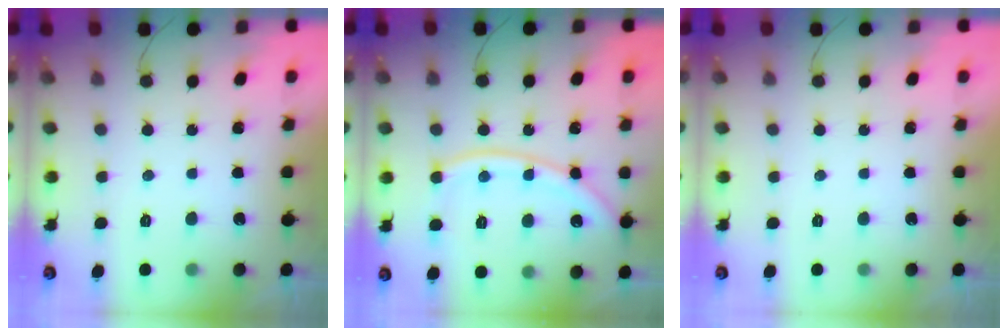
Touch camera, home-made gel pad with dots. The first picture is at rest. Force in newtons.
{"total": 11.9, "press": 11.8, "slide": 1.4}
{"total": 0.0}